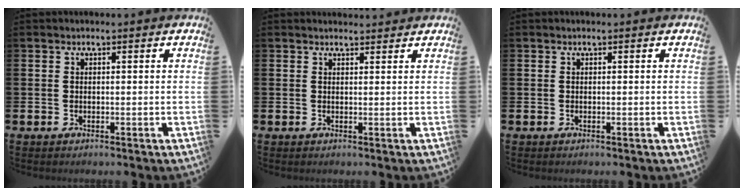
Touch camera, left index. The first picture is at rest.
{"total": 1.2, "force": [1.2, 0.3, 0.1], "torque": [0.008, -0.004, 0.019]}
{"total": 0.0}